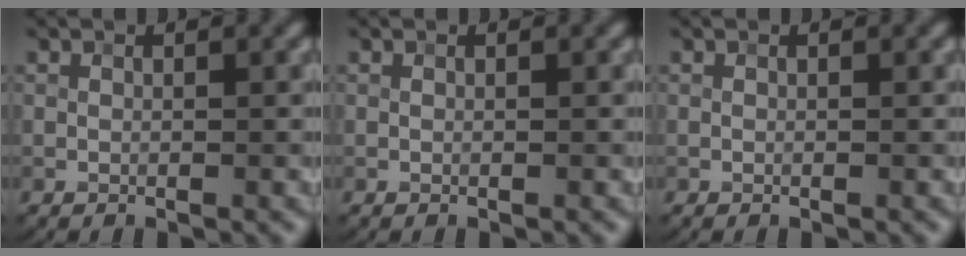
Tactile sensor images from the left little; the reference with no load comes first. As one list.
[{"total": 0.0}, {"total": 0.0}]